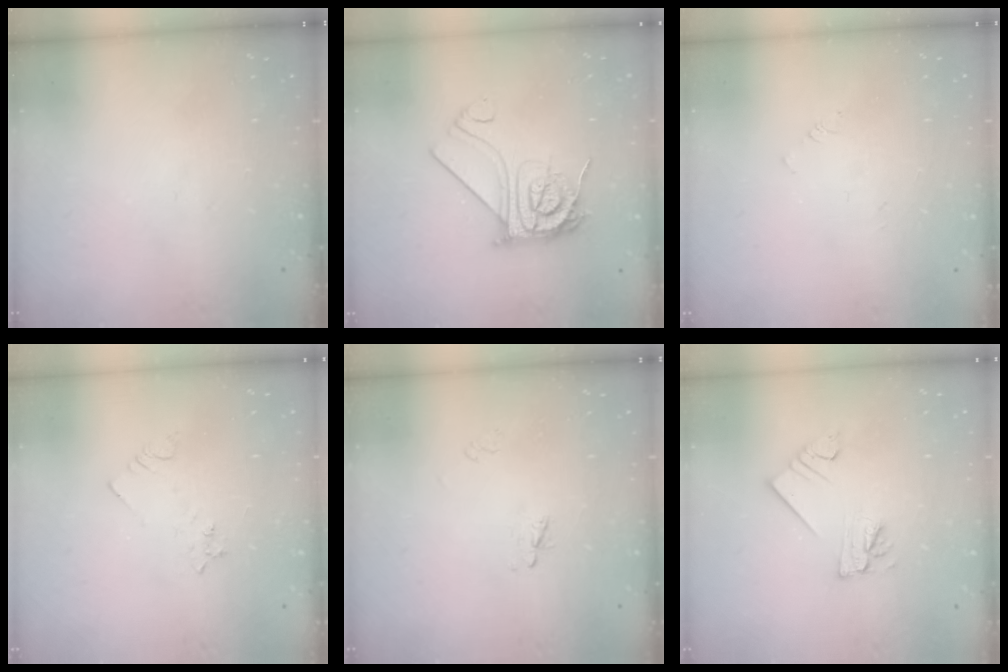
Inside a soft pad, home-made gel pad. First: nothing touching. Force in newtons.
{"total": 13.7, "press": 13.6, "slide": 1.2}
{"total": 1.4, "press": 1.3, "slide": 0.3}
{"total": 3.3, "press": 3.2, "slide": 0.5}
{"total": 2.3, "press": 2.2, "slide": 0.2}
{"total": 5.4, "press": 5.4, "slide": 0.6}